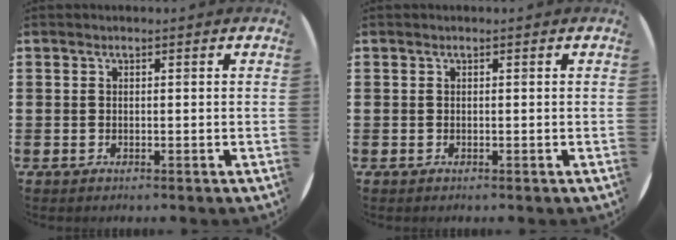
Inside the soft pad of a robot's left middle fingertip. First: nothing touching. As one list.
[{"total": 0.0}]